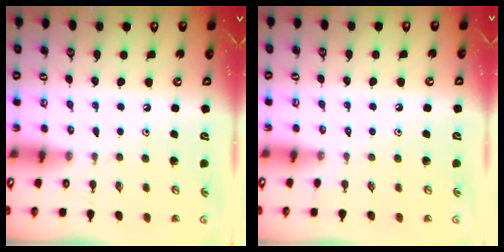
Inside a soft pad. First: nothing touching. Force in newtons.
{"total": 1.9, "press": 1.8, "slide": 0.4}